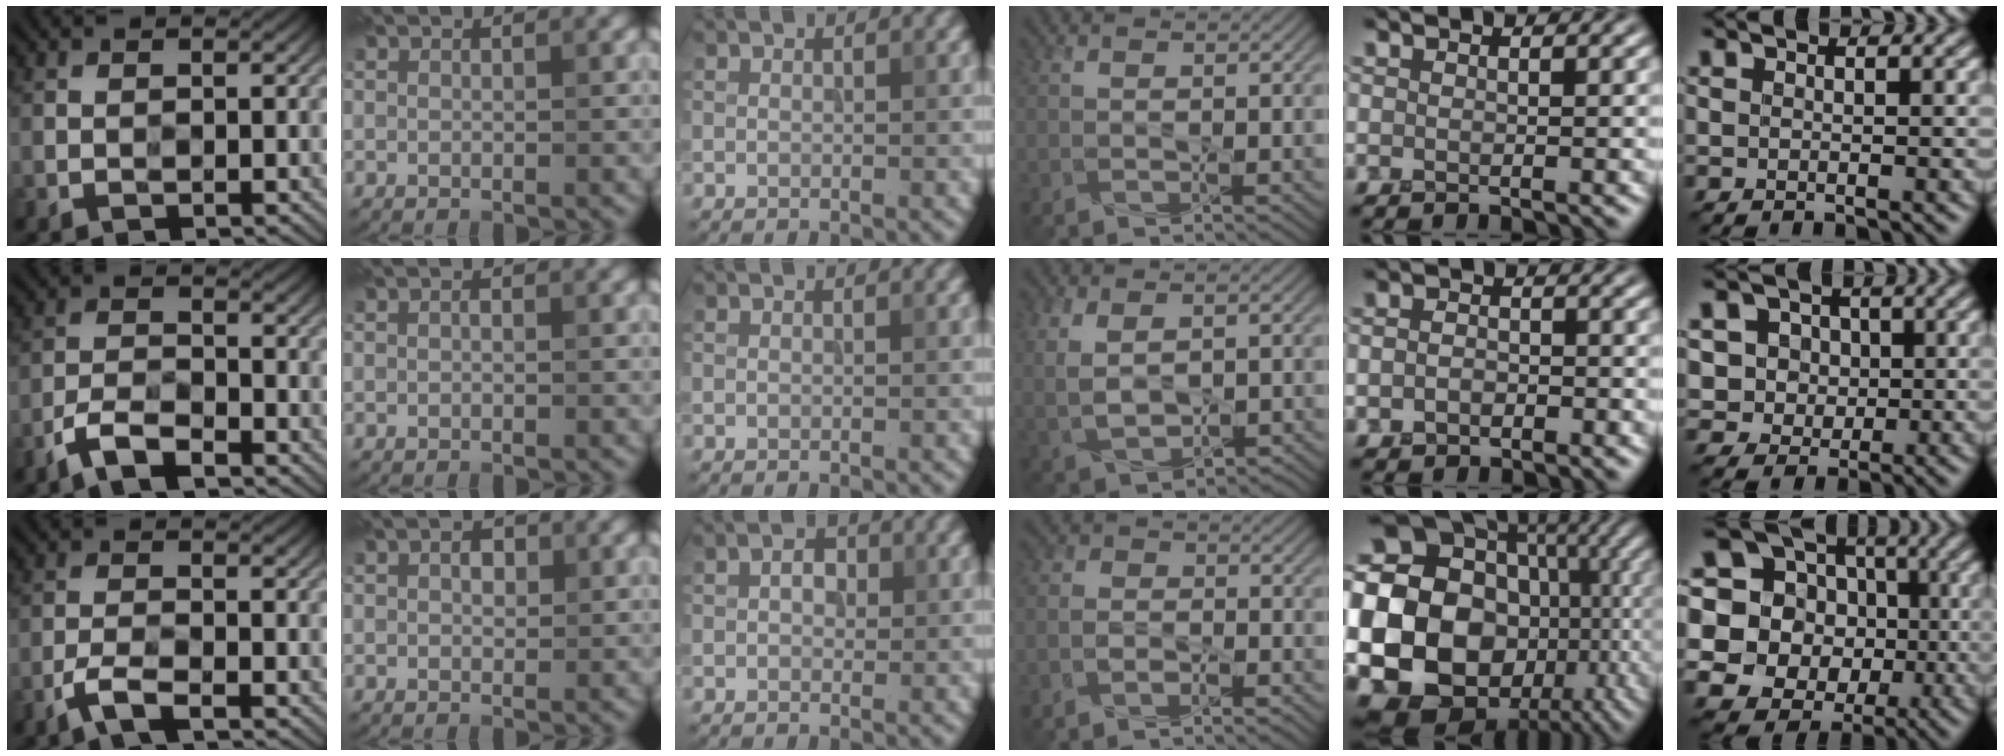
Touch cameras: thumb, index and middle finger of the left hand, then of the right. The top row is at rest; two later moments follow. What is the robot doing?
{"motion": "wipe", "object": "whiteboard"}